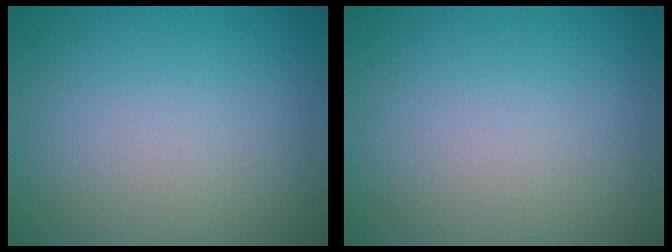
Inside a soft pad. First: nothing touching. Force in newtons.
{"total": 0.0}